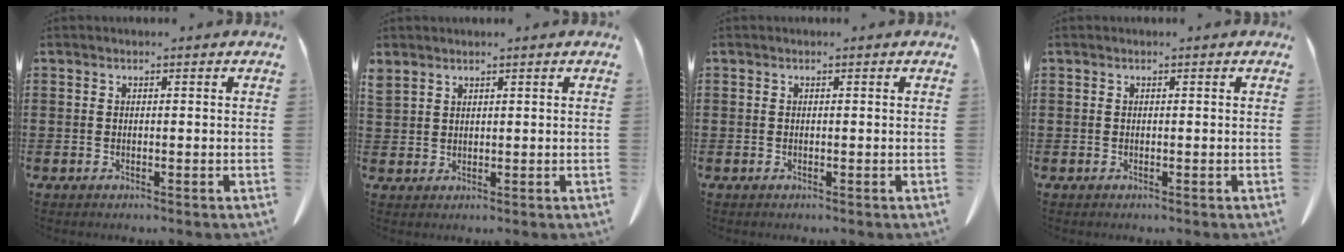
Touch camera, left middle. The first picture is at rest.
{"total": 1.6, "force": [1.5, 0.5, 0.2], "torque": [-0.008, -0.001, 0.032]}
{"total": 0.0}
{"total": 0.0}